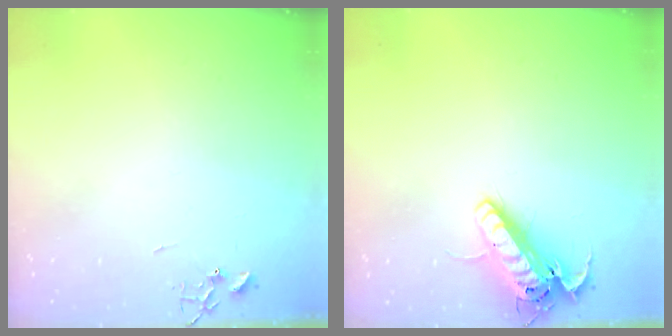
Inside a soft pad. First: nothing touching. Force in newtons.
{"total": 16.4, "press": 16.2, "slide": 2.7}